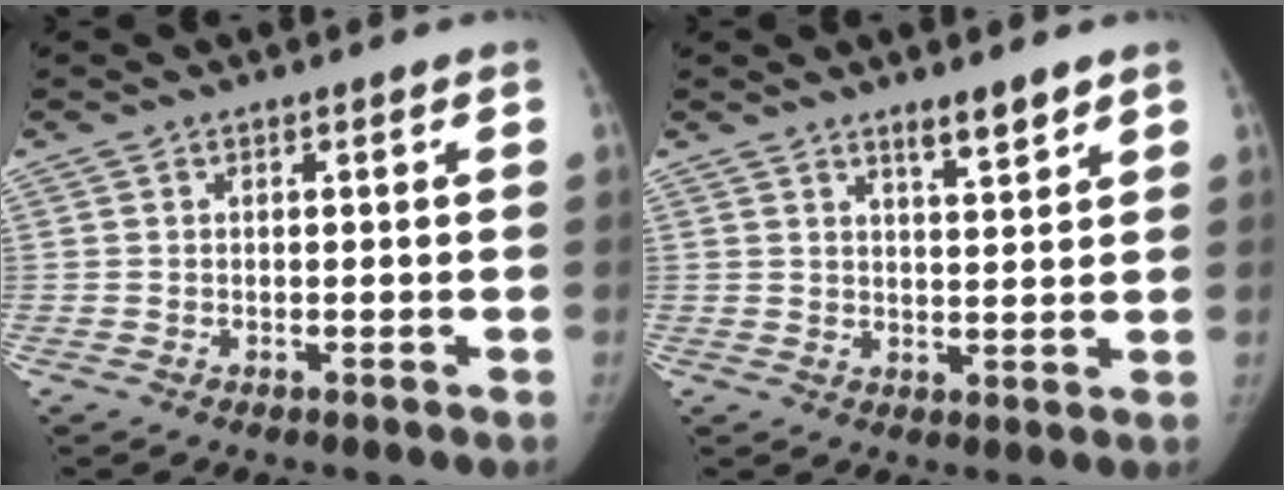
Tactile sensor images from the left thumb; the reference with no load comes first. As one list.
[{"total": 4.1, "force": [3.2, 0.6, 2.6], "torque": [-0.034, -0.027, 0.051]}]